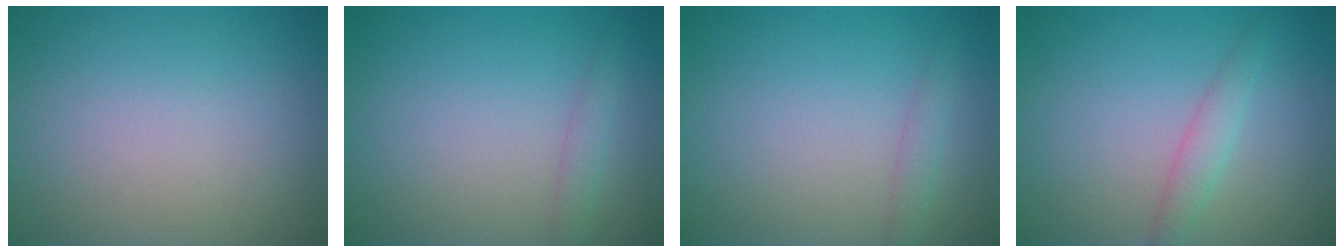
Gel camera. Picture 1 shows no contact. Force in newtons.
{"total": 1.2, "press": 1.2, "slide": 0.1}
{"total": 1.2, "press": 1.2, "slide": 0.1}
{"total": 1.8, "press": 1.8, "slide": 0.1}